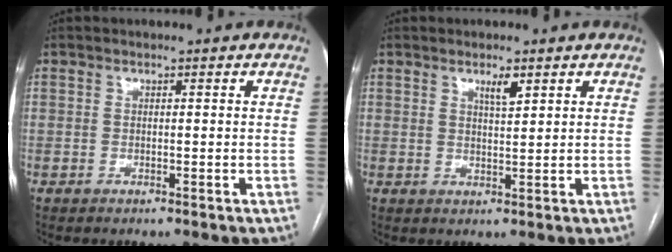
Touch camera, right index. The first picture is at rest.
{"total": 2.5, "force": [1.6, 0.4, 1.9], "torque": [-0.033, -0.003, 0.027]}